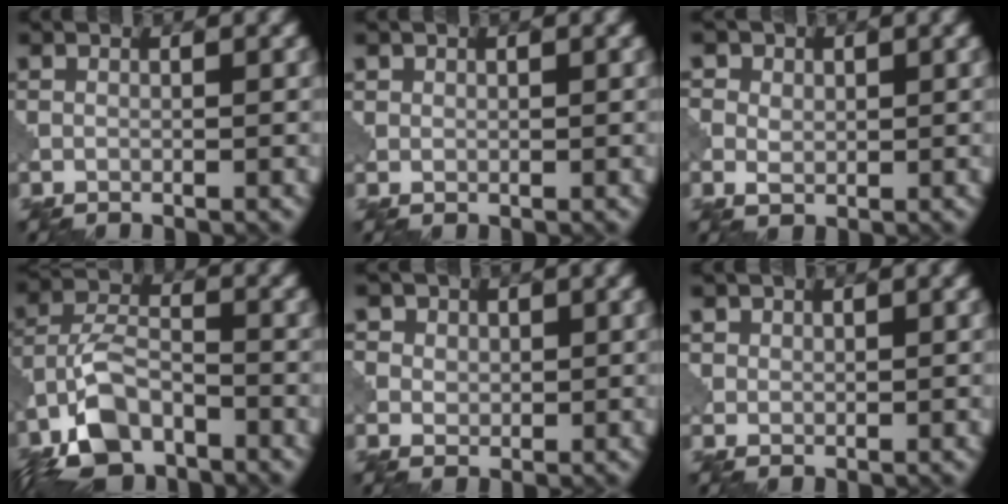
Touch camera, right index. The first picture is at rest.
{"total": 0.9, "force": [0.4, 0.7, 0.2], "torque": [-0.003, 0.001, 0.009]}
{"total": 4.1, "force": [1.3, 3.3, 2.0], "torque": [-0.031, 0.016, 0.004]}
{"total": 7.3, "force": [-4.7, 3.4, 4.4], "torque": [-0.085, 0.003, -0.101]}
{"total": 4.8, "force": [2.2, 3.8, 1.9], "torque": [-0.042, 0.012, 0.028]}
{"total": 1.6, "force": [0.8, 1.3, 0.4], "torque": [-0.006, -0.005, 0.018]}